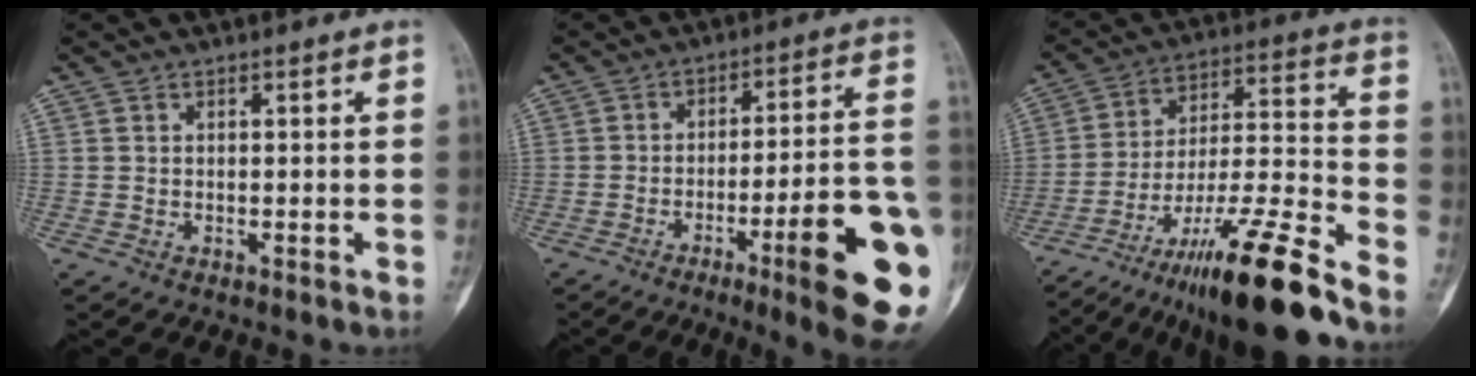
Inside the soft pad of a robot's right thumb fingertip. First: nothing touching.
{"total": 19.4, "force": [-7.4, 2.6, 17.7], "torque": [-0.185, 0.024, -0.101]}
{"total": 21.6, "force": [-16.2, 1.9, 14.2], "torque": [-0.236, 0.074, -0.275]}